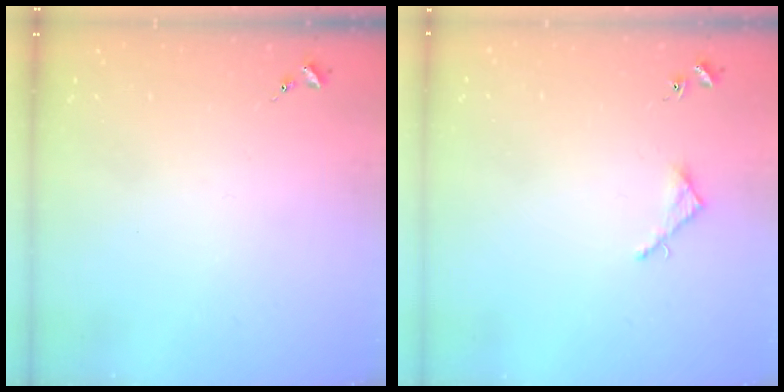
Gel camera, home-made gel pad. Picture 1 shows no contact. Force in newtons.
{"total": 3.3, "press": 3.3, "slide": 0.3}